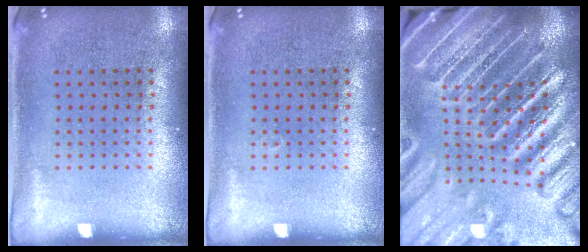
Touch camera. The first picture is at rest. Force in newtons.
{"total": 0.0}
{"total": 5.8, "press": 5.0, "slide": 2.9}